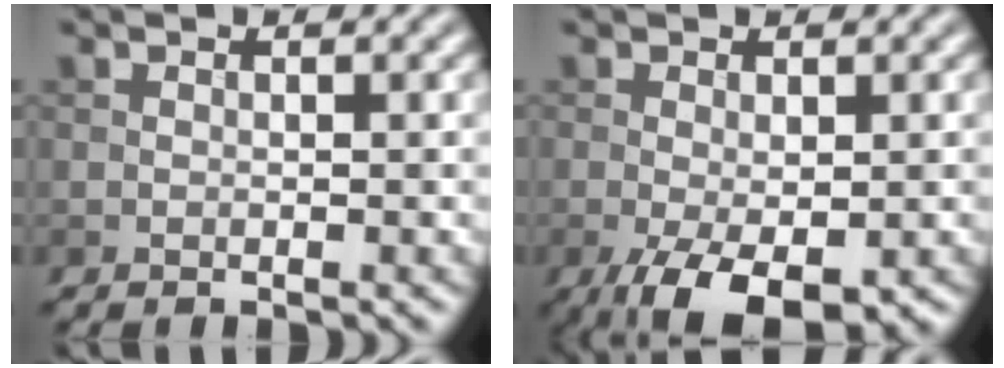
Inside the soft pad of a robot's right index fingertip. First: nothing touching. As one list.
[{"total": 6.0, "force": [-2.6, 2.6, 4.7], "torque": [-0.095, -0.020, -0.035]}]